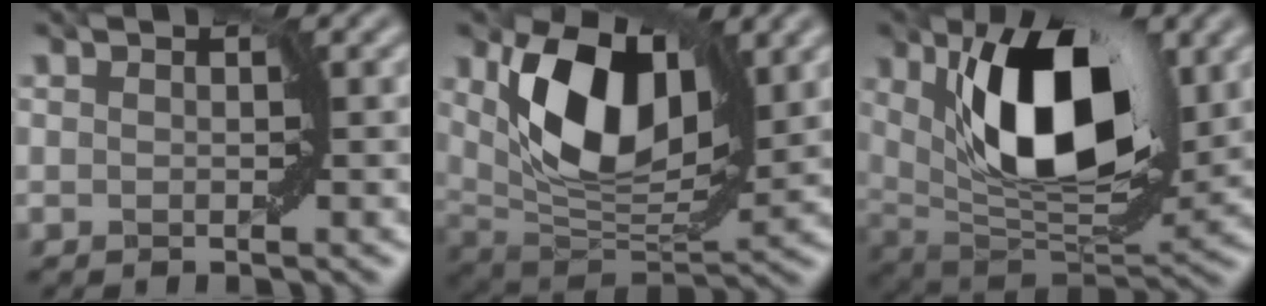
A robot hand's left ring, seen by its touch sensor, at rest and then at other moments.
{"total": 9.6, "force": [3.2, 5.1, 7.5], "torque": [-0.143, -0.011, 0.055]}
{"total": 11.2, "force": [3.5, 5.0, 9.4], "torque": [-0.146, -0.002, 0.052]}